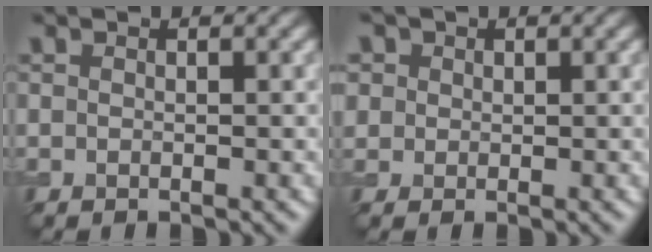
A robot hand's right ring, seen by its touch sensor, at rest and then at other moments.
{"total": 2.9, "force": [1.4, 2.3, 0.9], "torque": [-0.027, 0.008, 0.024]}